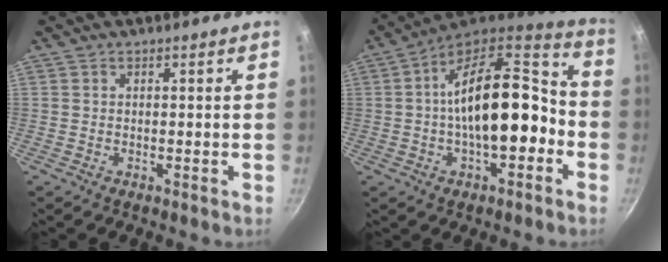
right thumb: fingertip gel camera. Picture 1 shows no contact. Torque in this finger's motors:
{"motor_torque": [-0.35, 1.40, 2.00, 0.29, 0.54]}